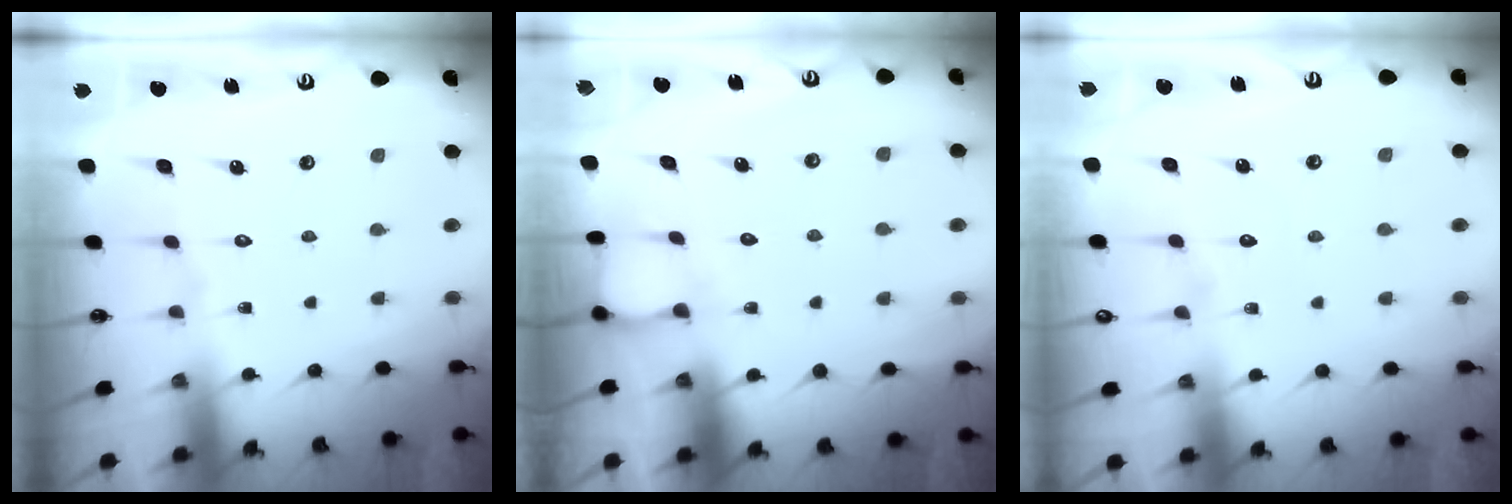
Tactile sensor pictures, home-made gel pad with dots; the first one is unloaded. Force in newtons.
{"total": 3.9, "press": 3.9, "slide": 0.5}
{"total": 2.0, "press": 2.0, "slide": 0.2}